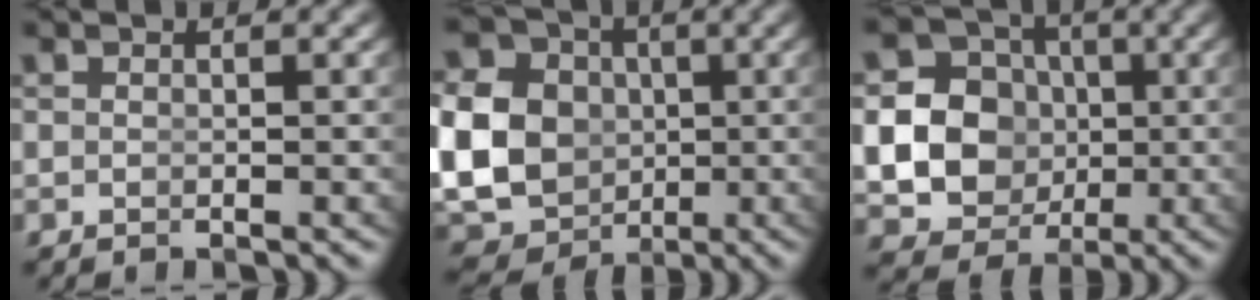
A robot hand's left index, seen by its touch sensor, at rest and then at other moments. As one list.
[{"total": 17.9, "force": [-1.1, 16.4, 7.3], "torque": [-0.180, -0.053, -0.021]}, {"total": 17.9, "force": [-0.8, 16.5, 6.9], "torque": [-0.177, -0.059, -0.016]}]